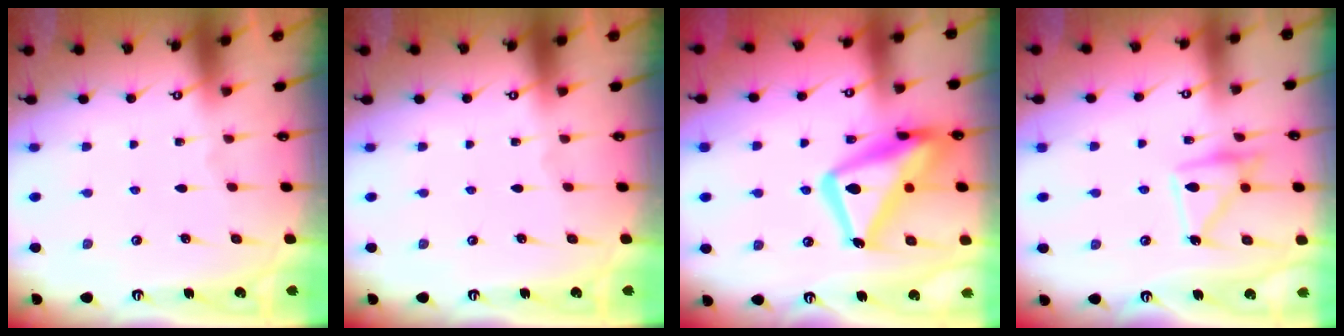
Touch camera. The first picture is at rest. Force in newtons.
{"total": 0.0}
{"total": 19.5, "press": 19.4, "slide": 1.7}
{"total": 13.8, "press": 13.8, "slide": 1.2}